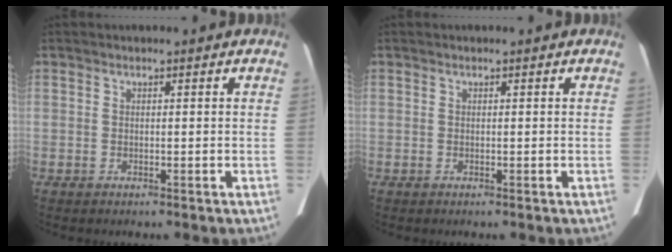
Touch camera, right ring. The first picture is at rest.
{"total": 0.0}